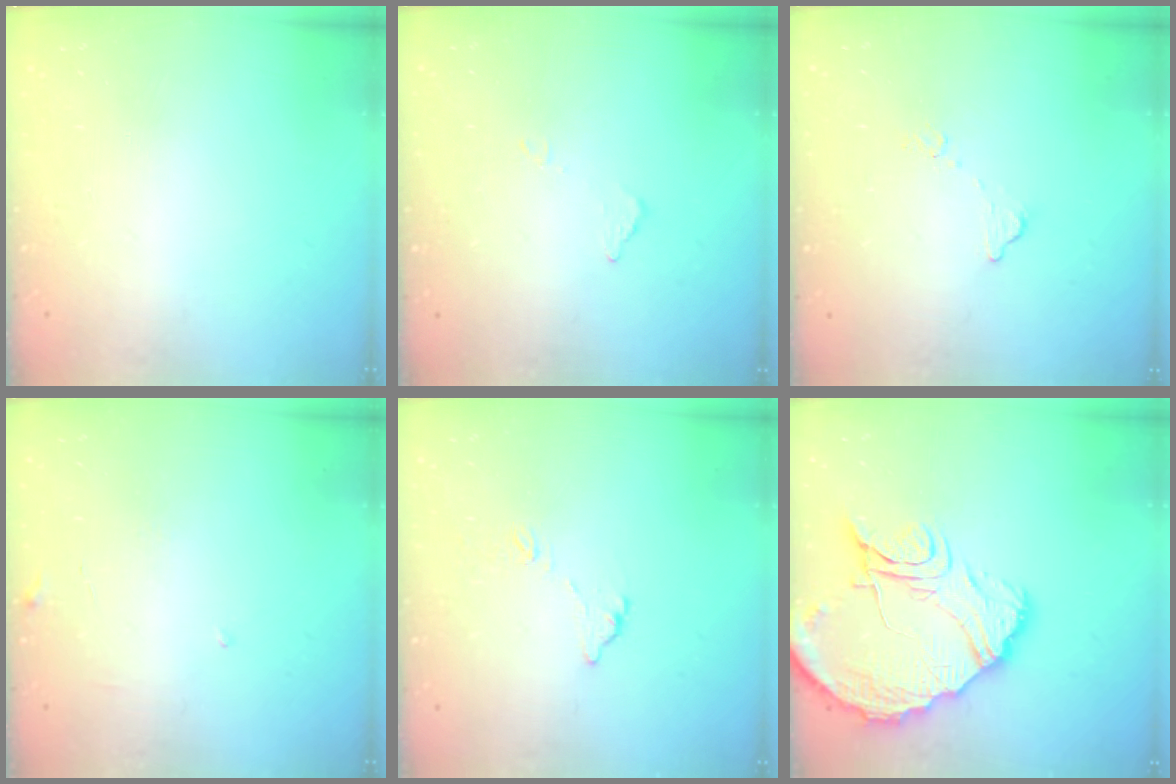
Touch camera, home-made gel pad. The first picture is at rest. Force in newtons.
{"total": 5.8, "press": 5.8, "slide": 0.2}
{"total": 8.8, "press": 8.8, "slide": 0.2}
{"total": 6.7, "press": 6.7, "slide": 0.4}
{"total": 5.5, "press": 5.5, "slide": 0.3}
{"total": 20.3, "press": 20.2, "slide": 2.2}